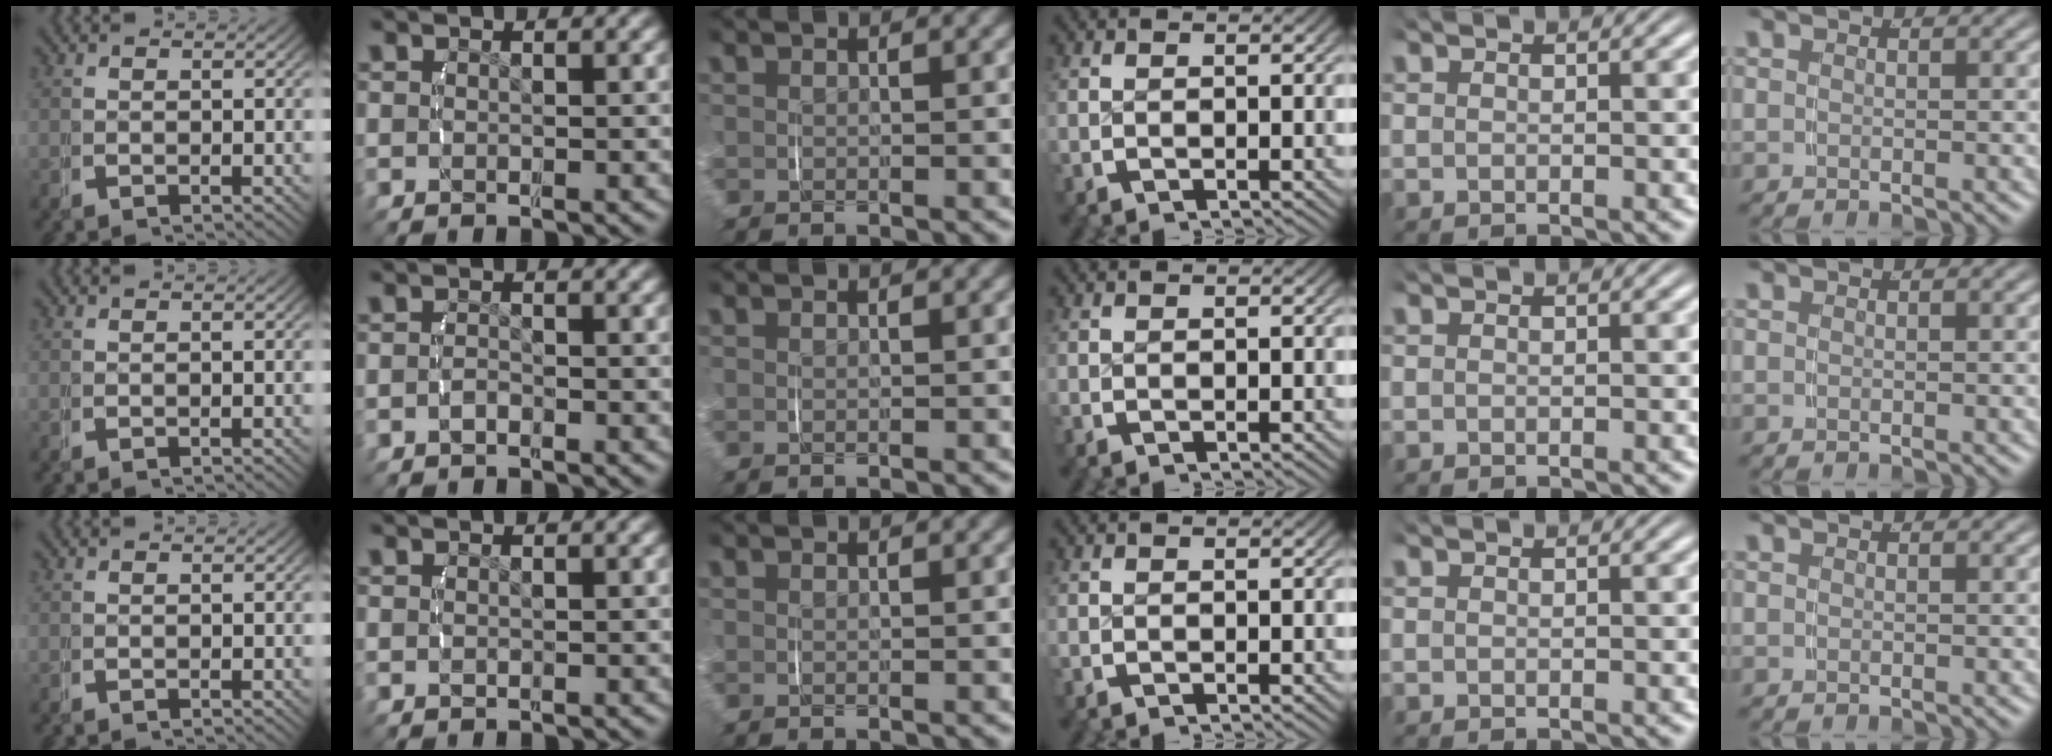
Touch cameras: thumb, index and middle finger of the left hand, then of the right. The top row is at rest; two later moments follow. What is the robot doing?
{"motion": "lift_and_place", "object": "jewelry box"}